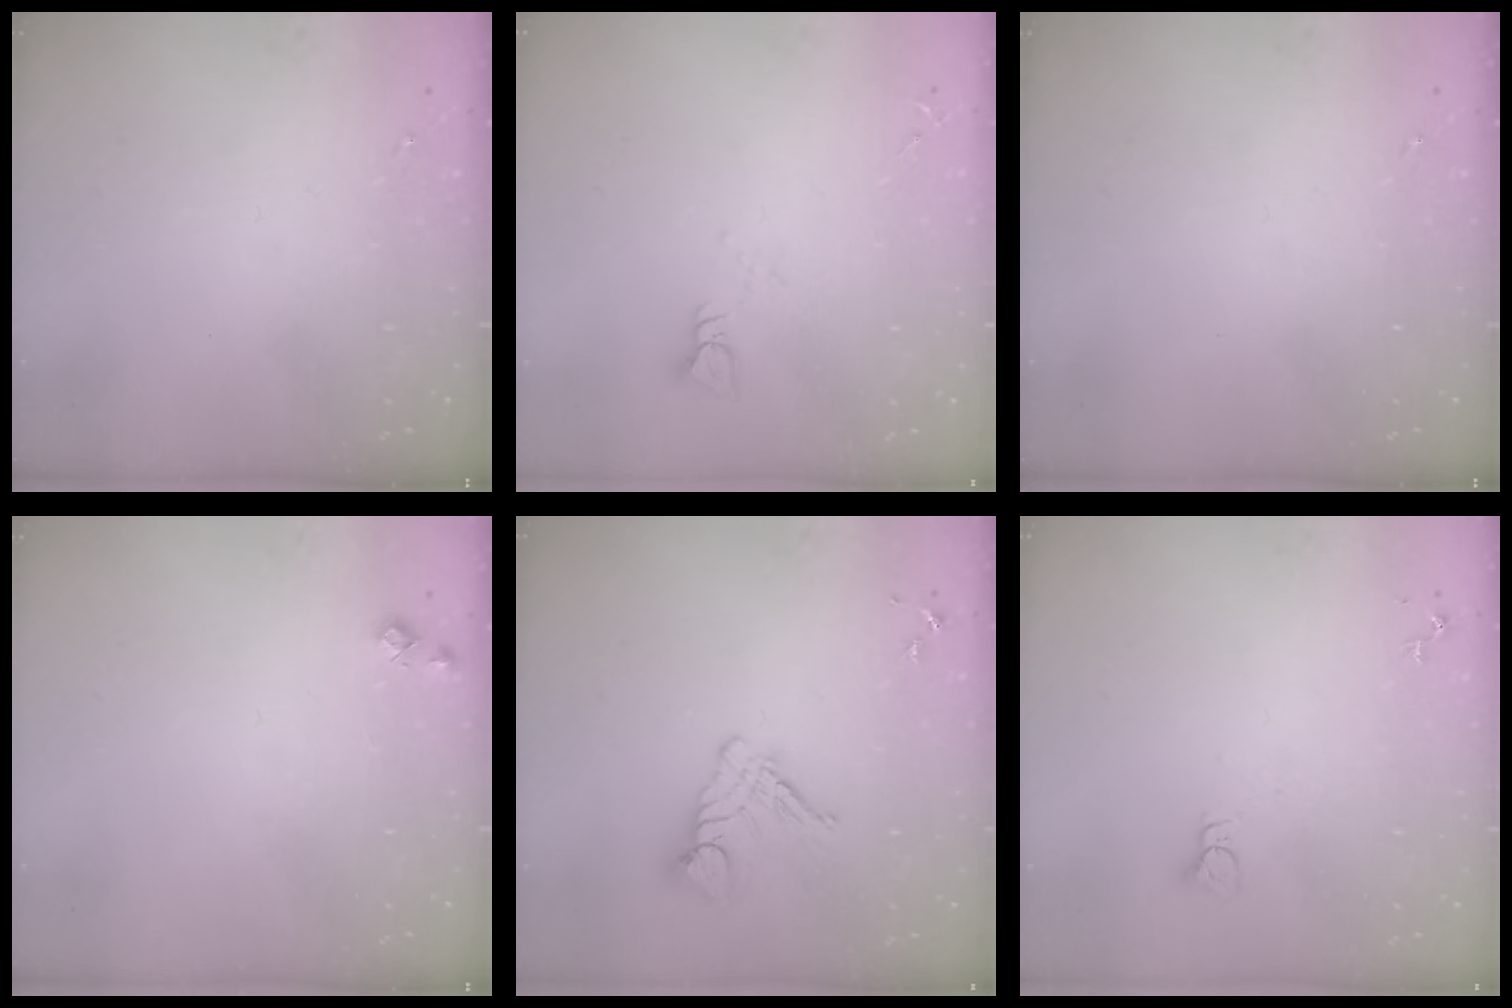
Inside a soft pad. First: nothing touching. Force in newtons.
{"total": 3.5, "press": 3.5, "slide": 0.2}
{"total": 0.0}
{"total": 6.6, "press": 6.6, "slide": 0.6}
{"total": 10.7, "press": 10.6, "slide": 1.1}
{"total": 2.2, "press": 2.2, "slide": 0.1}